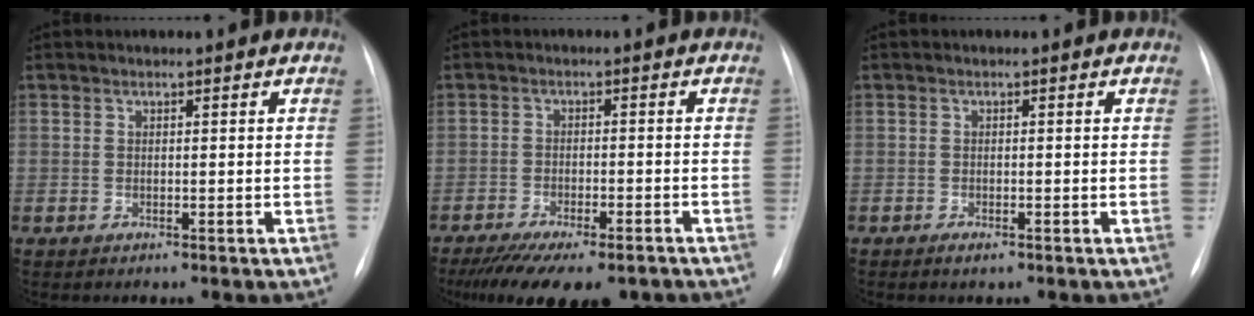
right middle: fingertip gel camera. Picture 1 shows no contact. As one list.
[{"total": 14.4, "force": [-11.2, 4.3, 8.0], "torque": [-0.137, -0.020, -0.159]}, {"total": 0.9, "force": [-0.6, 0.4, 0.7], "torque": [-0.008, -0.001, -0.004]}]